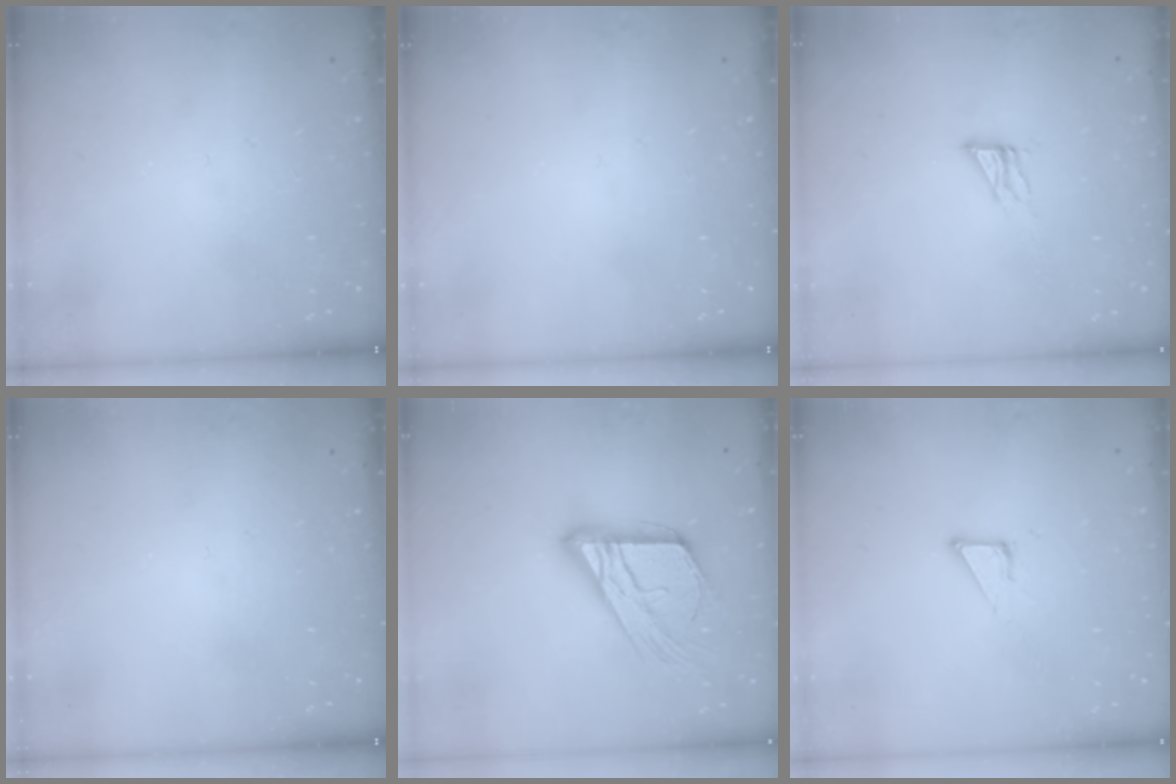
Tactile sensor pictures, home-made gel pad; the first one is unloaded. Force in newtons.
{"total": 0.0}
{"total": 6.9, "press": 6.8, "slide": 0.5}
{"total": 0.0}
{"total": 18.7, "press": 18.6, "slide": 1.8}
{"total": 1.9, "press": 1.9, "slide": 0.1}